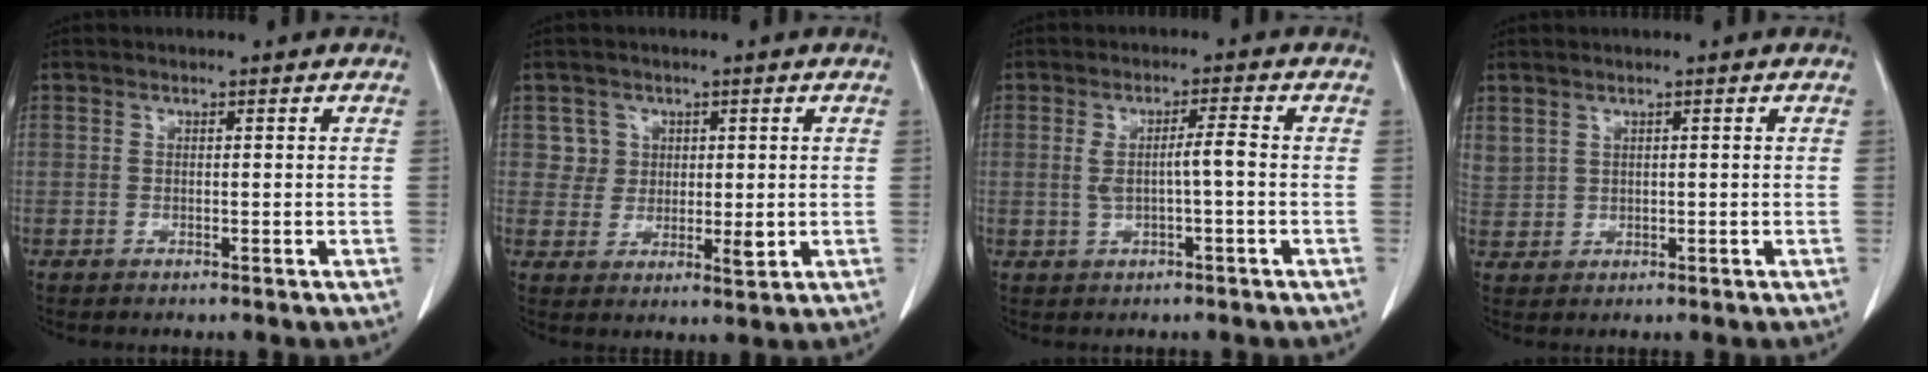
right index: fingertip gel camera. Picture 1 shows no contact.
{"total": 4.2, "force": [1.6, 3.8, 0.8], "torque": [-0.005, -0.002, 0.028]}
{"total": 4.0, "force": [-0.2, 0.2, 4.0], "torque": [-0.075, 0.007, 0.001]}
{"total": 3.1, "force": [2.0, 2.2, 1.0], "torque": [-0.024, 0.009, 0.052]}